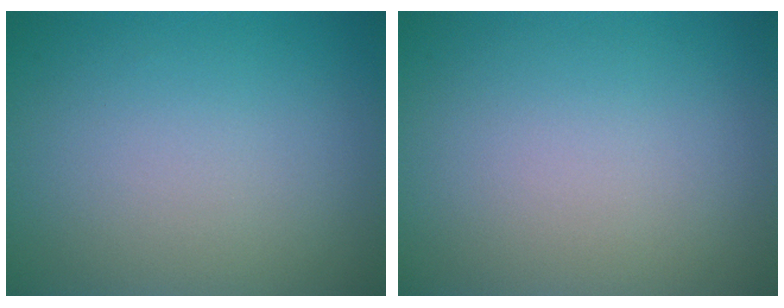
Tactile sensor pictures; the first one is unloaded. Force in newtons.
{"total": 0.0}